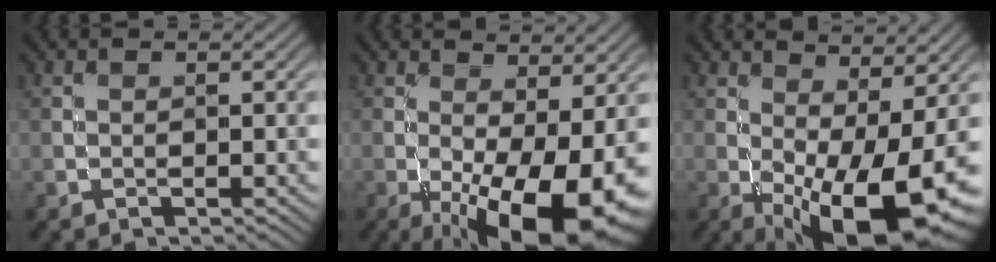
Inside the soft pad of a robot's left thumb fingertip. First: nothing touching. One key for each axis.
{"total": 14.2, "fx": -4.7, "fy": 5.0, "fz": 12.4, "tx": -0.187, "ty": -0.018, "tz": -0.062}
{"total": 14.4, "fx": -3.6, "fy": 5.1, "fz": 13.0, "tx": -0.199, "ty": -0.004, "tz": -0.046}